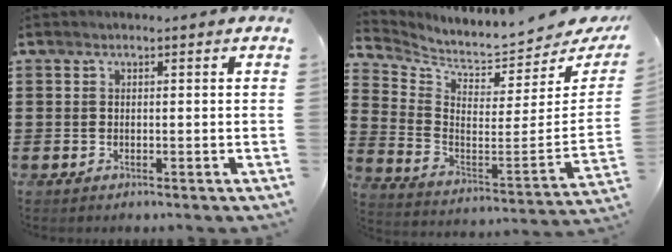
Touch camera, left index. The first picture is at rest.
{"total": 4.3, "force": [4.2, 0.1, 1.0], "torque": [-0.050, -0.063, 0.065]}